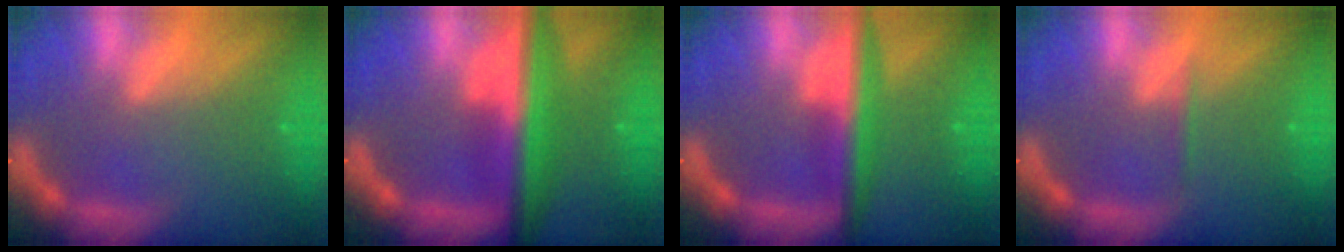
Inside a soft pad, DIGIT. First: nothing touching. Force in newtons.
{"total": 9.5}
{"total": 6.0}
{"total": 0.9}